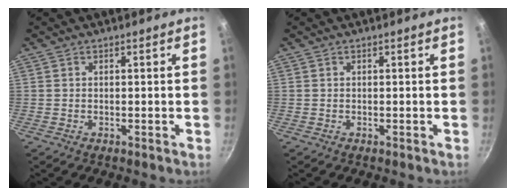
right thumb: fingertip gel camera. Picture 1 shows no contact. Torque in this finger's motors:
{"motor_torque": [0.00, 0.00, 0.00, 0.00, 0.00]}